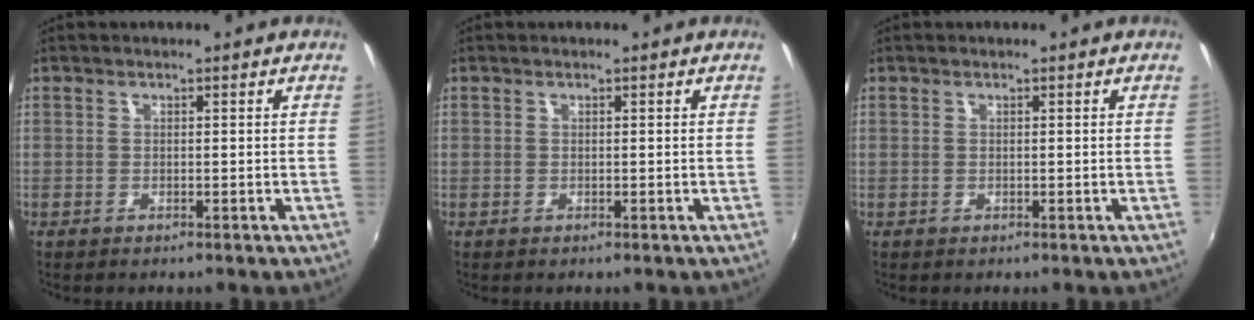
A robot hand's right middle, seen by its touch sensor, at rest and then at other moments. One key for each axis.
{"total": 0.0}
{"total": 0.0}